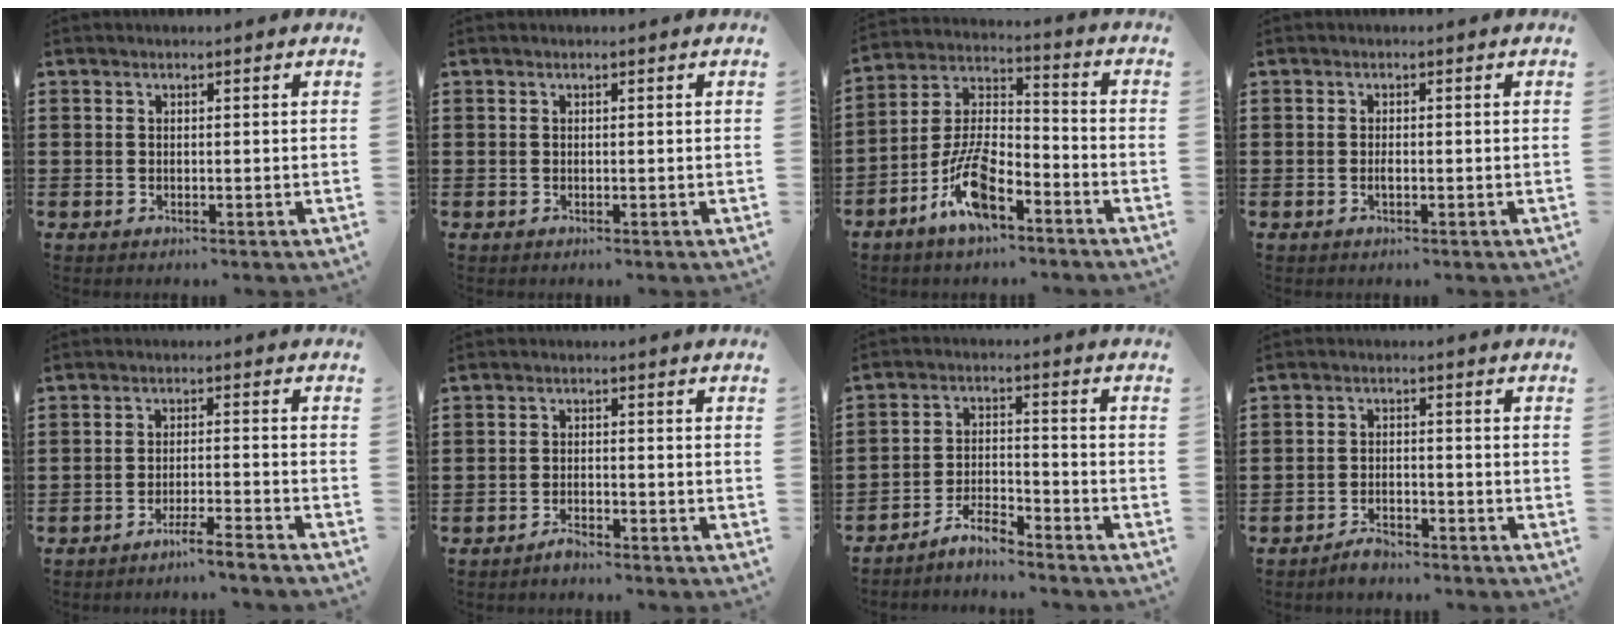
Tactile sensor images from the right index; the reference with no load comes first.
{"total": 0.0}
{"total": 10.4, "force": [-6.3, 3.8, 7.3], "torque": [-0.157, 0.003, -0.118]}
{"total": 0.9, "force": [-0.2, 0.3, 0.9], "torque": [-0.018, -0.003, -0.002]}
{"total": 3.8, "force": [-3.4, -0.8, 1.5], "torque": [-0.024, -0.007, -0.065]}
{"total": 1.9, "force": [-1.7, 0.1, 0.7], "torque": [-0.018, -0.001, -0.032]}
{"total": 4.5, "force": [-4.3, 0.5, 1.3], "torque": [-0.033, 0.007, -0.088]}
{"total": 2.7, "force": [-2.5, 0.5, 0.6], "torque": [-0.016, 0.004, -0.050]}